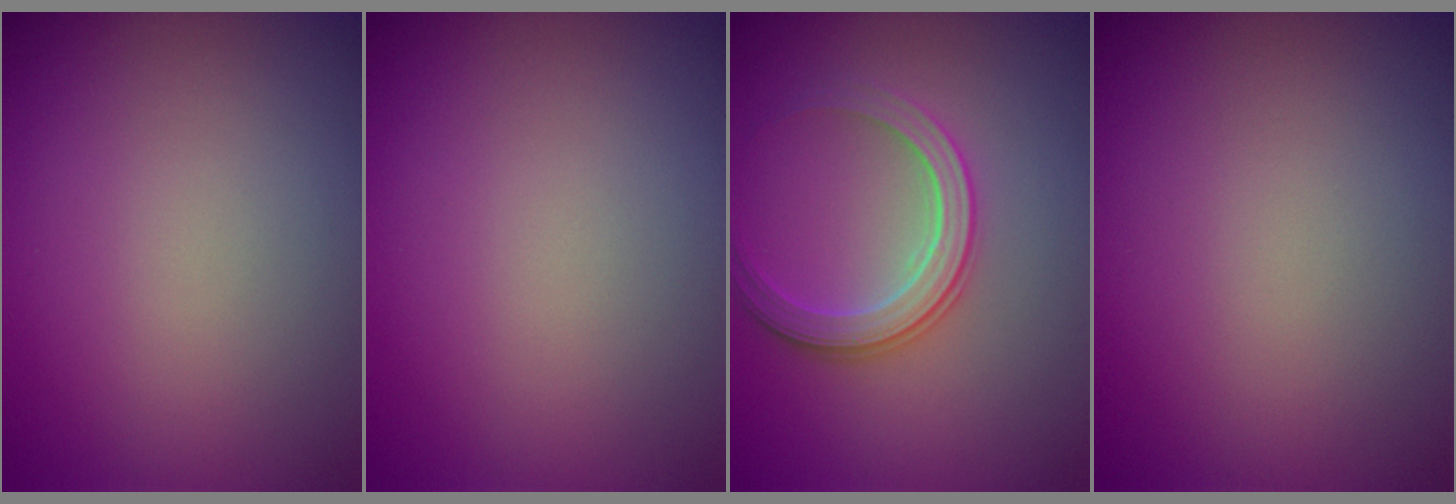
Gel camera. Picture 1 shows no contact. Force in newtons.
{"total": 0.0}
{"total": 3.0, "press": 2.9, "slide": 0.3}
{"total": 0.0}